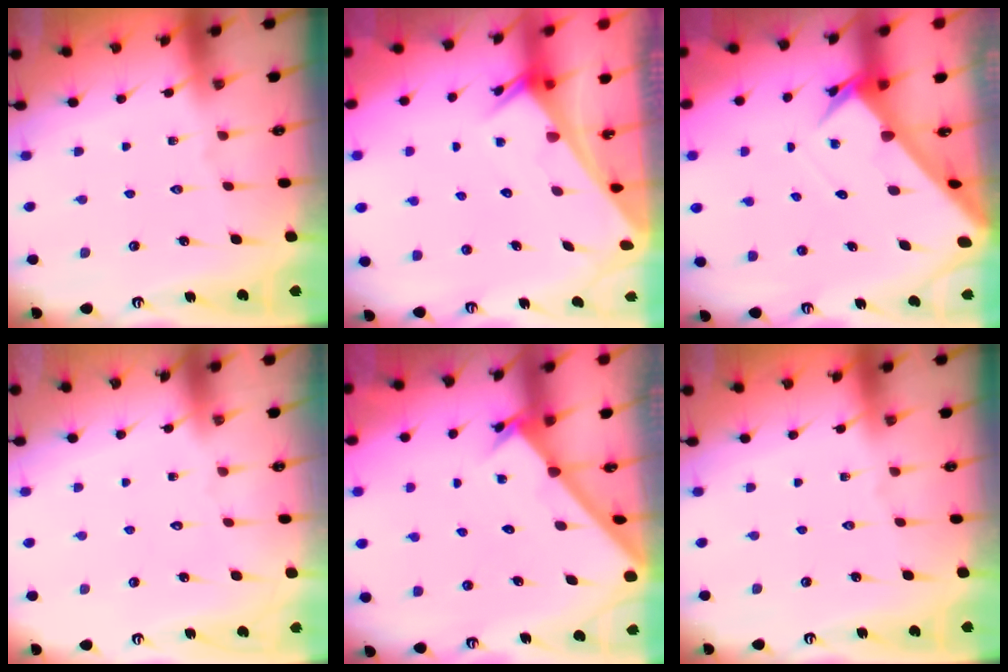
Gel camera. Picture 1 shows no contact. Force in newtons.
{"total": 2.7, "press": 2.7, "slide": 0.1}
{"total": 3.9, "press": 3.9, "slide": 0.4}
{"total": 1.8, "press": 1.8, "slide": 0.0}
{"total": 1.9, "press": 1.9, "slide": 0.2}
{"total": 0.0}